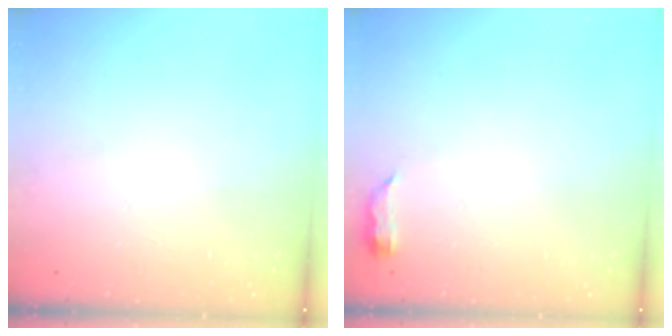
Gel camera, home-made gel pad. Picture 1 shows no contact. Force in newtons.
{"total": 5.1, "press": 4.8, "slide": 1.7}